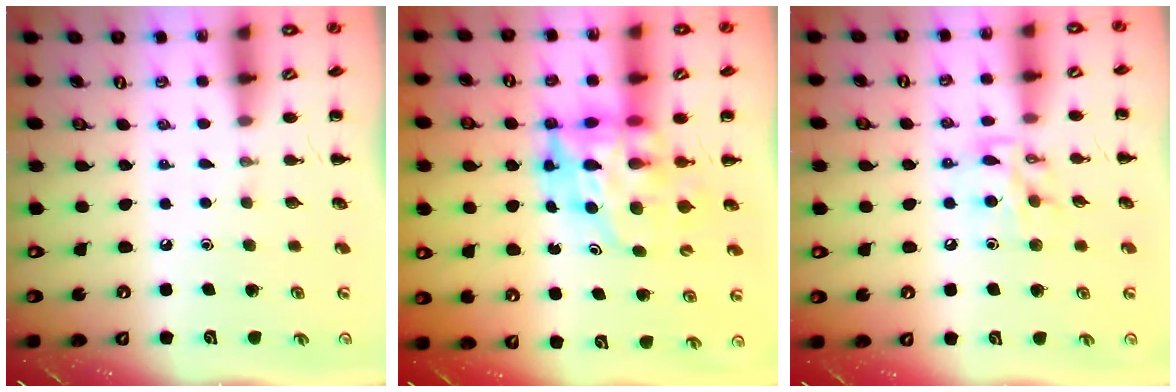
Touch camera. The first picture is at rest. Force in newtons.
{"total": 12.1, "press": 11.5, "slide": 3.6}
{"total": 10.0, "press": 9.9, "slide": 1.1}